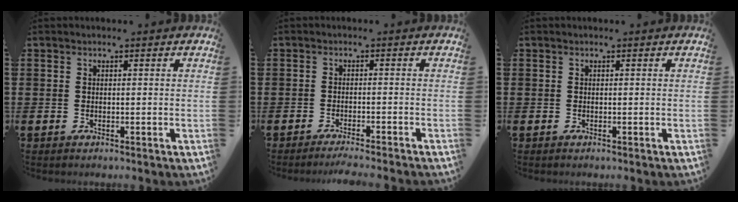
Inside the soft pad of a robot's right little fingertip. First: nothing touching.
{"total": 1.6, "force": [-1.5, -0.2, 0.6], "torque": [-0.007, 0.001, -0.029]}
{"total": 0.0}